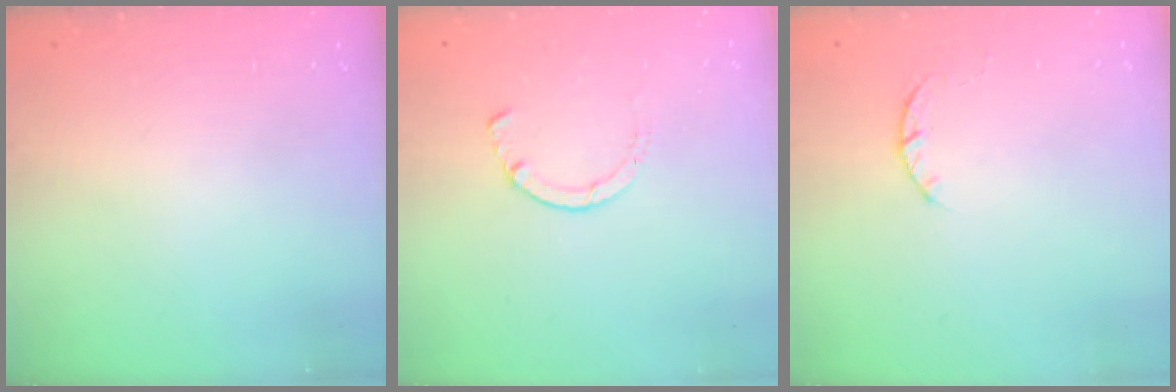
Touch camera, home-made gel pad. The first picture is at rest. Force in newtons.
{"total": 1.5, "press": 1.5, "slide": 0.3}
{"total": 2.3, "press": 2.3, "slide": 0.4}